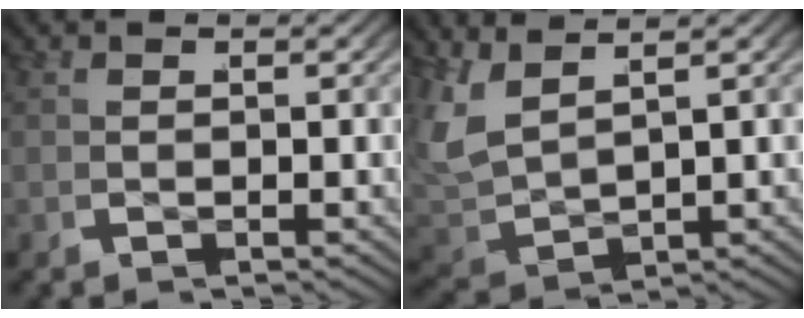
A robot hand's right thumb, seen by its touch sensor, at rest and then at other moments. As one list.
[{"total": 5.8, "force": [1.6, 3.9, 4.0], "torque": [-0.112, -0.018, 0.042]}]